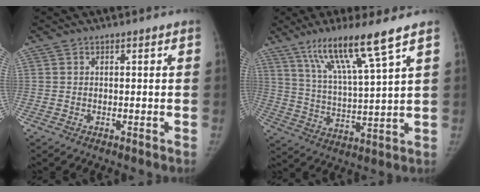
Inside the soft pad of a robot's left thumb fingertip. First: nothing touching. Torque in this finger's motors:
{"motor_torque": [1.80, 0.43, 1.25, -1.52, 0.49]}